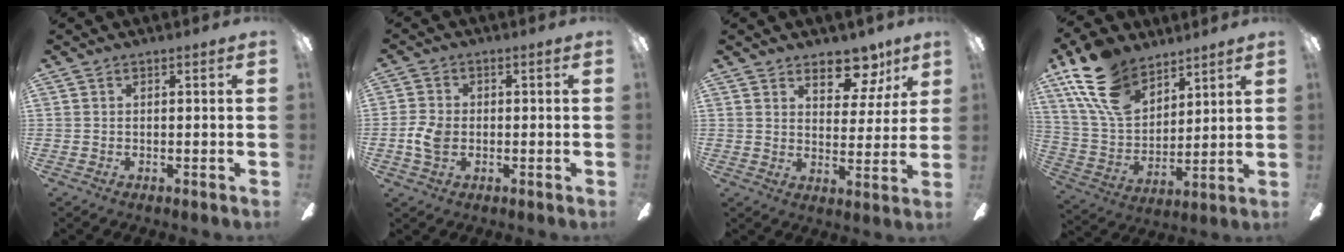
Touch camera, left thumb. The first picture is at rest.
{"total": 5.4, "force": [-1.1, 3.7, 3.7], "torque": [-0.082, 0.003, -0.021]}
{"total": 11.3, "force": [7.5, 5.8, 6.1], "torque": [-0.067, -0.041, 0.129]}
{"total": 18.3, "force": [11.8, 10.2, 9.5], "torque": [-0.217, -0.043, 0.221]}